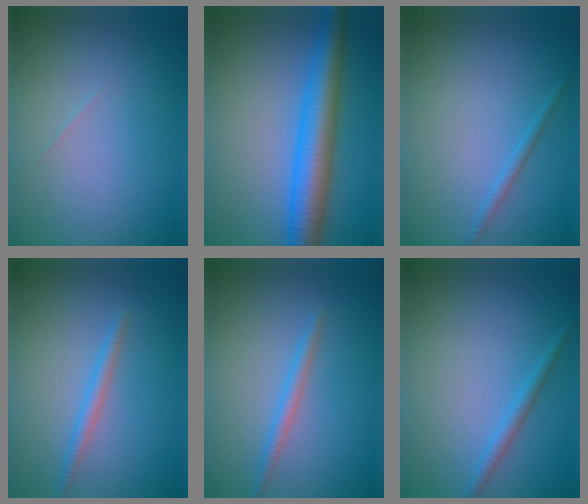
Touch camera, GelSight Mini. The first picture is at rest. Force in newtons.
{"total": 6.8, "press": 6.8, "slide": 0.0}
{"total": 0.9, "press": 0.9, "slide": 0.1}
{"total": 1.6, "press": 1.6, "slide": 0.0}
{"total": 1.6, "press": 1.6, "slide": 0.0}
{"total": 1.4, "press": 1.4, "slide": 0.1}